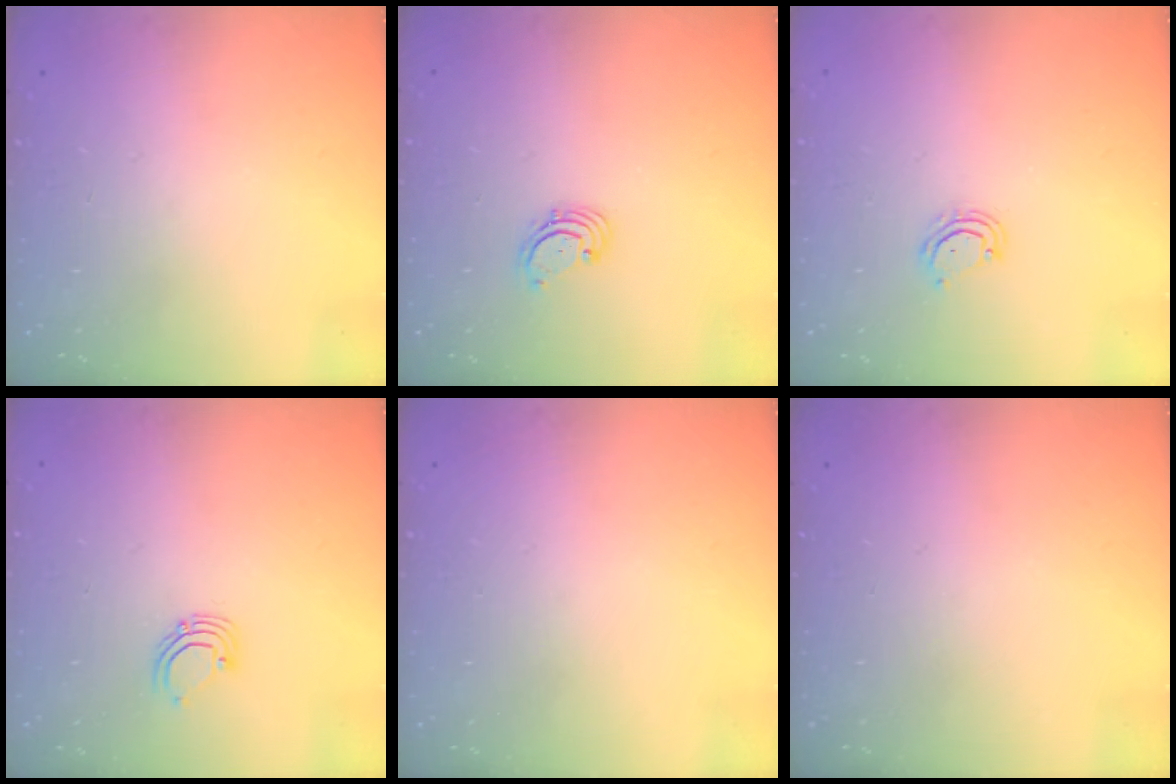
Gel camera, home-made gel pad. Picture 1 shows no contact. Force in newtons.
{"total": 1.6, "press": 1.6, "slide": 0.2}
{"total": 4.7, "press": 4.6, "slide": 0.4}
{"total": 3.4, "press": 3.4, "slide": 0.3}
{"total": 0.0}
{"total": 0.0}